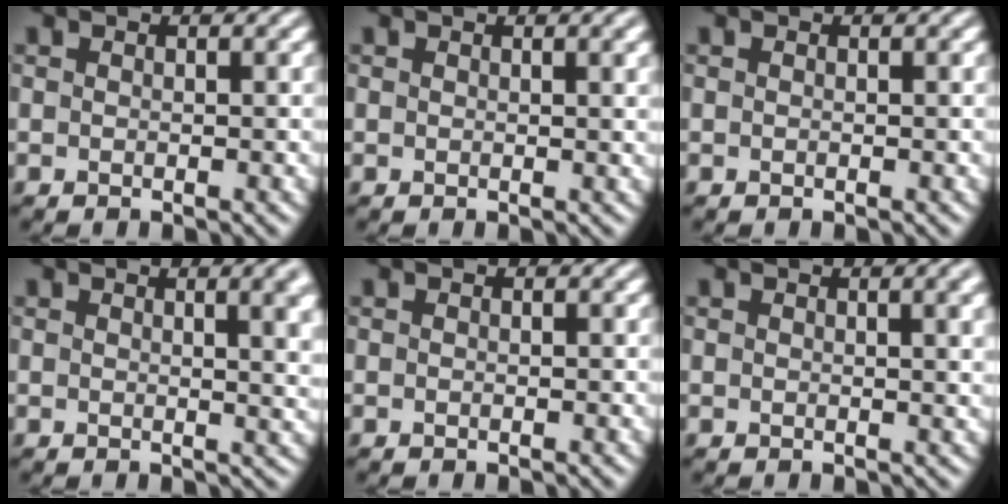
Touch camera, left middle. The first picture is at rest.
{"total": 2.1, "force": [1.1, 0.7, 1.7], "torque": [-0.017, 0.003, 0.018]}
{"total": 0.0}
{"total": 5.9, "force": [2.1, 2.5, 4.9], "torque": [-0.022, 0.011, 0.028]}
{"total": 0.0}
{"total": 3.4, "force": [1.4, 1.2, 2.9], "torque": [-0.028, 0.007, 0.019]}